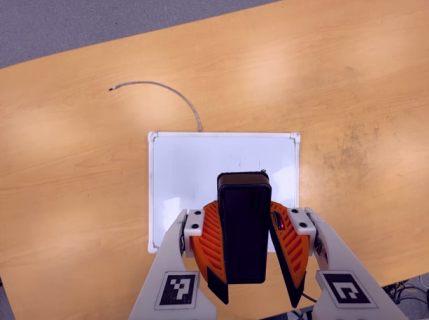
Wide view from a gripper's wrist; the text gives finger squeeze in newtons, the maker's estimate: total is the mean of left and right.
{"total": 8.1, "left": 8.0, "right": 8.3}